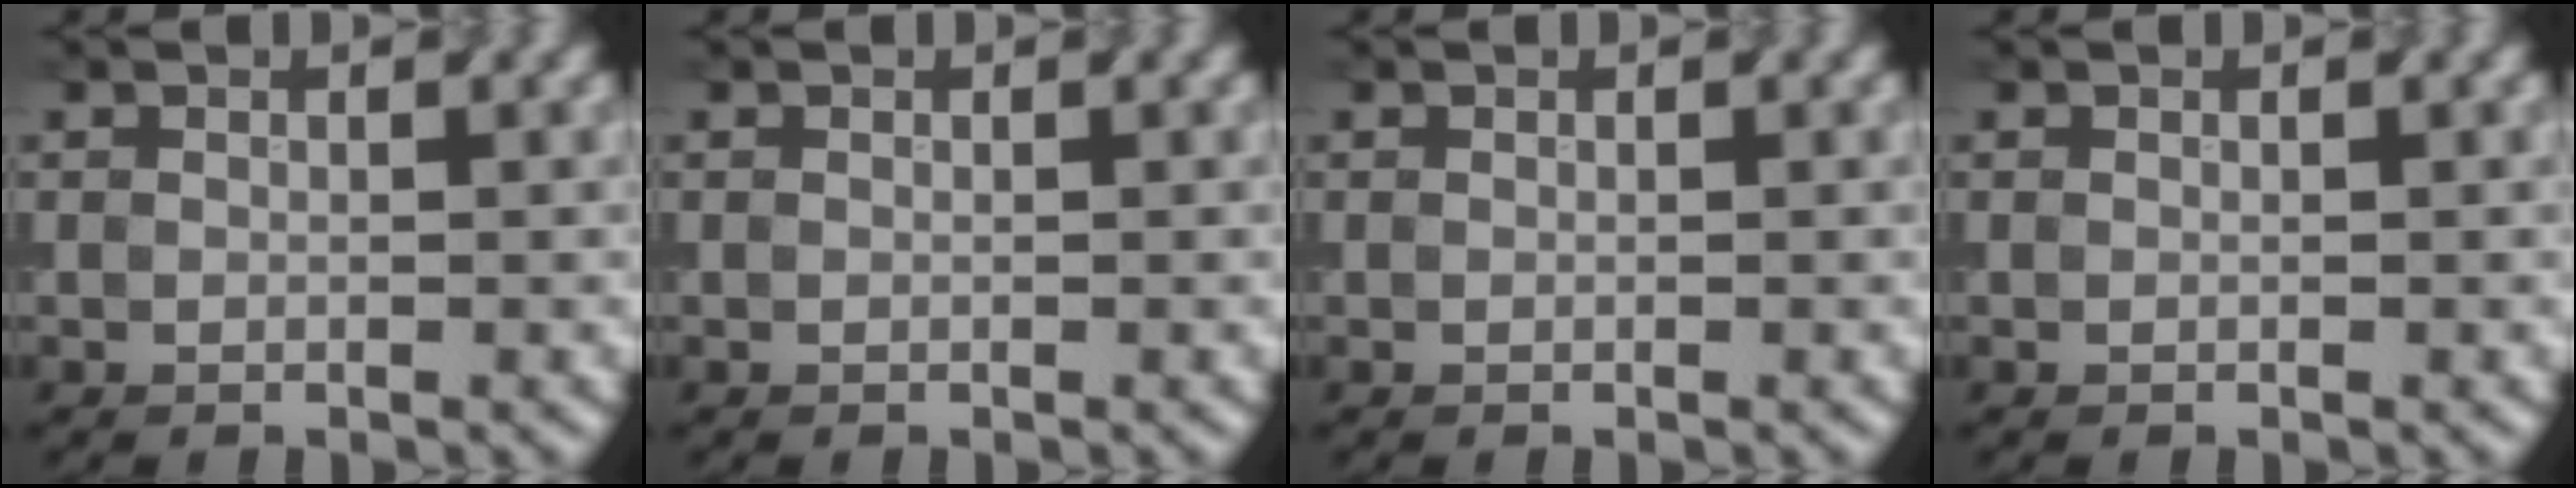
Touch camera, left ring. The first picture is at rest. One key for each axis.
{"total": 0.0}
{"total": 0.0}
{"total": 0.0}